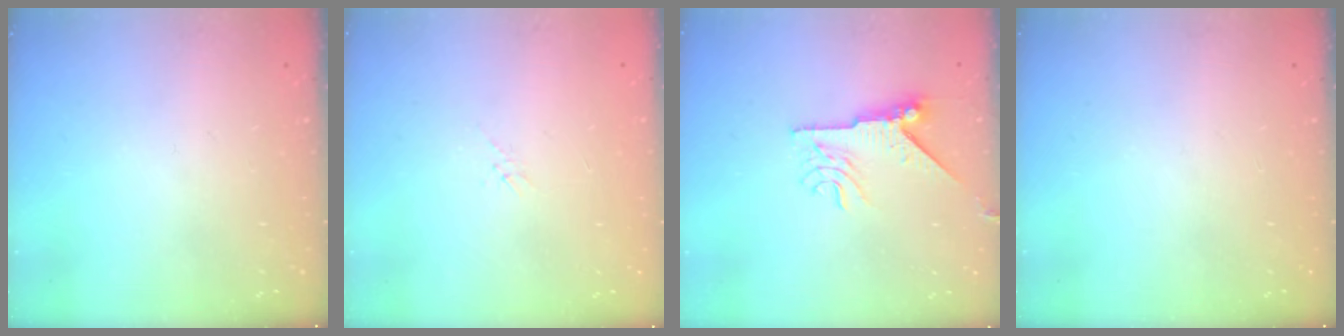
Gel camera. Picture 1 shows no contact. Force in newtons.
{"total": 0.5, "press": 0.5, "slide": 0.2}
{"total": 9.4, "press": 9.3, "slide": 1.3}
{"total": 0.0}